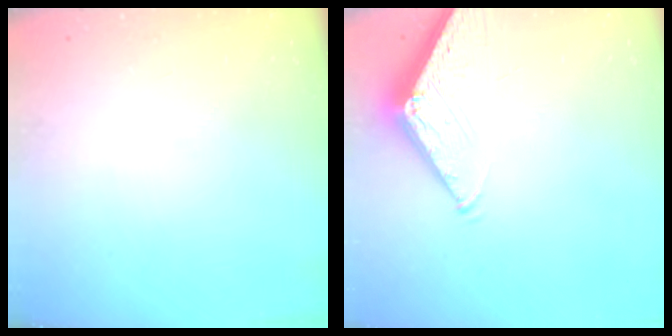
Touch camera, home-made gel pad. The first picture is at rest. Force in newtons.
{"total": 5.7, "press": 5.6, "slide": 0.6}